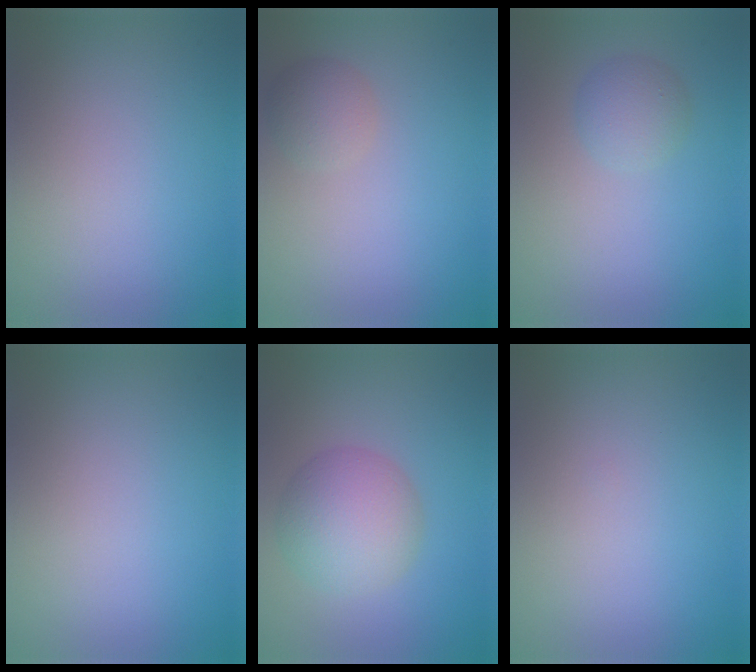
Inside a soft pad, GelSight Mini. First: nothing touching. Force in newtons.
{"total": 2.2, "press": 2.2, "slide": 0.1}
{"total": 2.2, "press": 2.2, "slide": 0.1}
{"total": 0.0}
{"total": 5.6, "press": 5.6, "slide": 0.1}
{"total": 0.0}